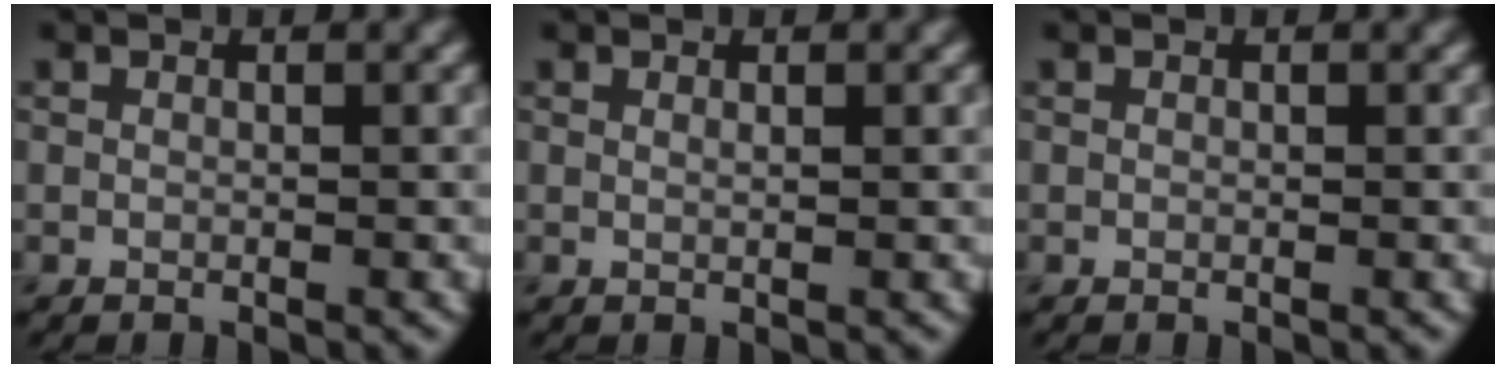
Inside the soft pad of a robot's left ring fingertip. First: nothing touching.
{"total": 0.7, "force": [0.3, 0.2, 0.5], "torque": [-0.002, 0.001, 0.004]}
{"total": 0.0}